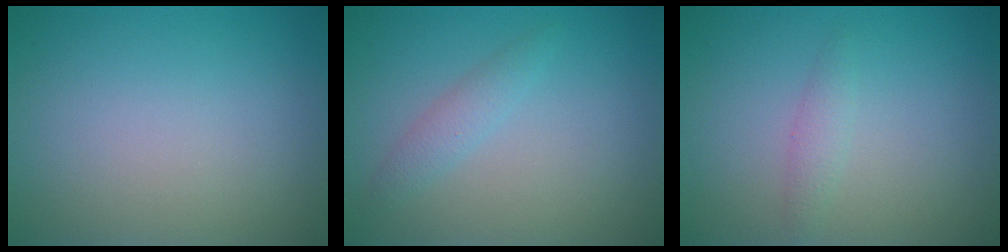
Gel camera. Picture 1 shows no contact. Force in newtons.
{"total": 1.5, "press": 1.5, "slide": 0.0}
{"total": 1.2, "press": 1.2, "slide": 0.0}